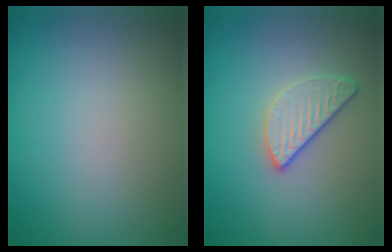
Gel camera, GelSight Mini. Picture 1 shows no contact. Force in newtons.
{"total": 2.5, "press": 2.3, "slide": 1.0}